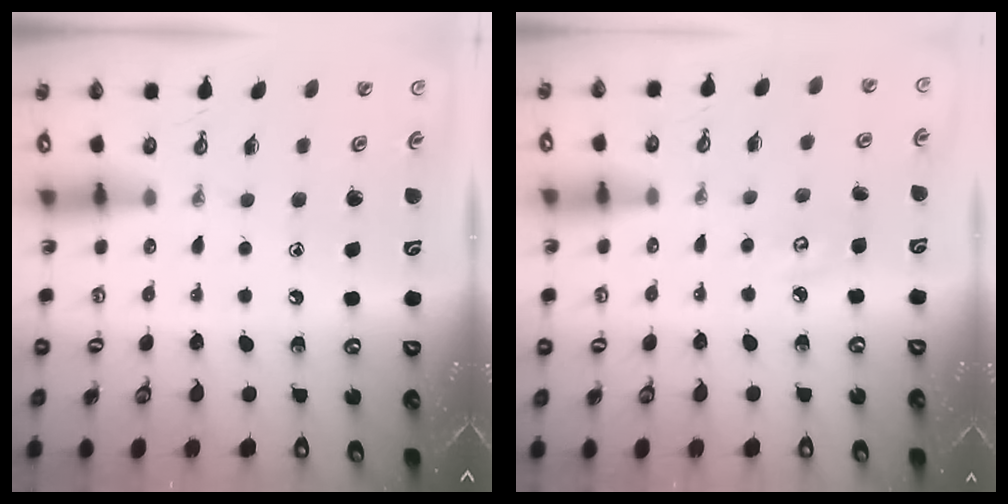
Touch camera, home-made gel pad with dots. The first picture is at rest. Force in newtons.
{"total": 4.4, "press": 4.4, "slide": 0.4}